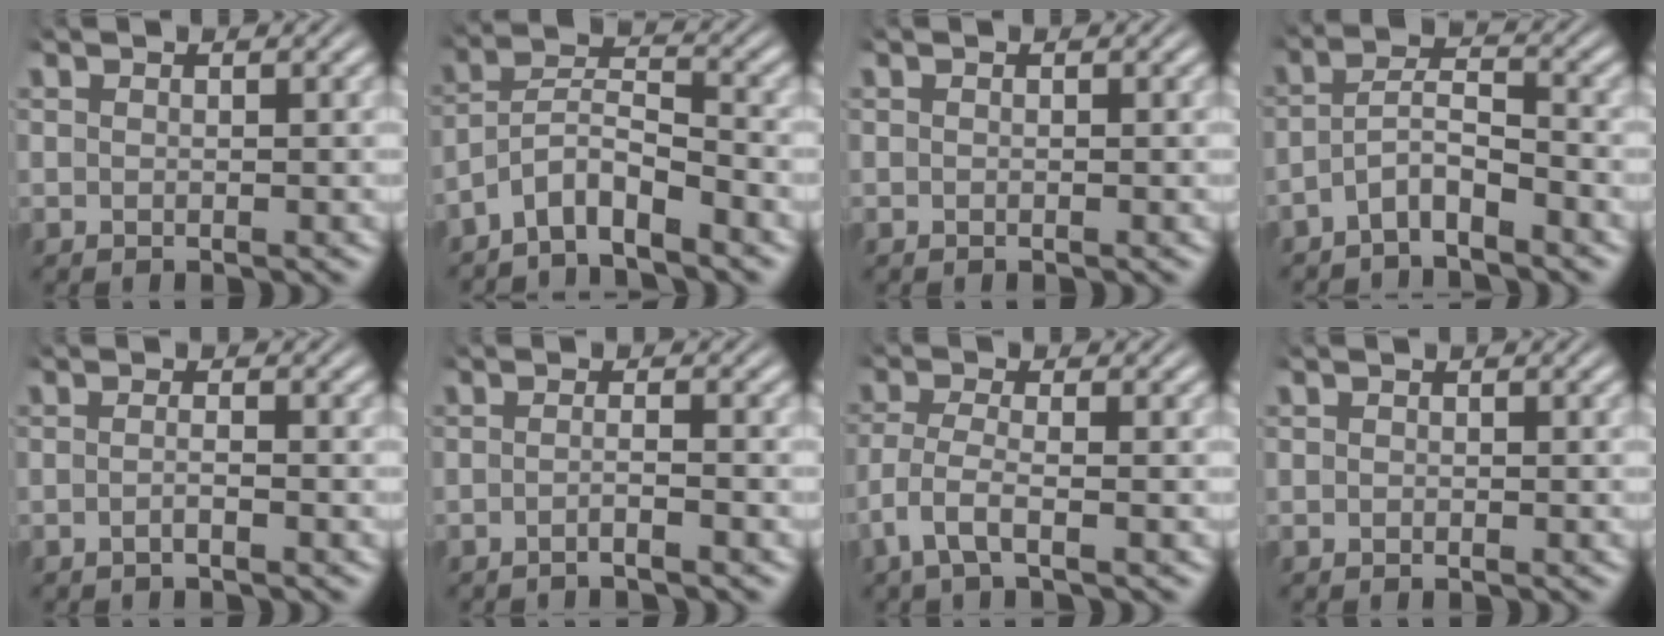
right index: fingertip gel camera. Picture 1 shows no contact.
{"total": 6.8, "force": [-3.9, 4.7, 3.0], "torque": [-0.076, -0.028, -0.068]}
{"total": 0.0}
{"total": 4.2, "force": [-2.8, 2.3, 2.2], "torque": [-0.045, -0.014, -0.047]}
{"total": 1.3, "force": [-1.0, 0.0, 0.9], "torque": [-0.020, -0.003, -0.021]}
{"total": 1.7, "force": [-1.4, -0.3, 1.0], "torque": [-0.019, -0.004, -0.027]}
{"total": 3.1, "force": [-1.6, 1.0, 2.5], "torque": [-0.067, -0.021, -0.018]}
{"total": 0.0}